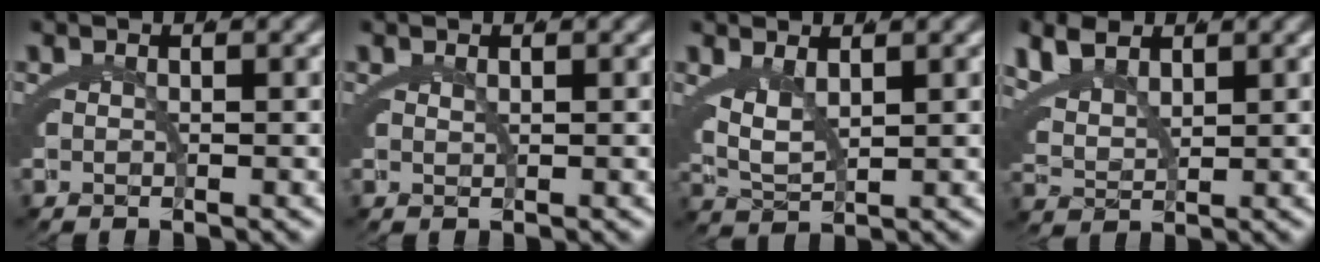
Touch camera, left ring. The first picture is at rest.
{"total": 0.8, "force": [0.5, -0.5, 0.2], "torque": [-0.003, -0.006, 0.014]}
{"total": 3.5, "force": [1.2, 1.8, 2.7], "torque": [-0.070, -0.015, 0.032]}
{"total": 5.1, "force": [2.8, 3.3, 2.6], "torque": [-0.079, -0.008, 0.057]}